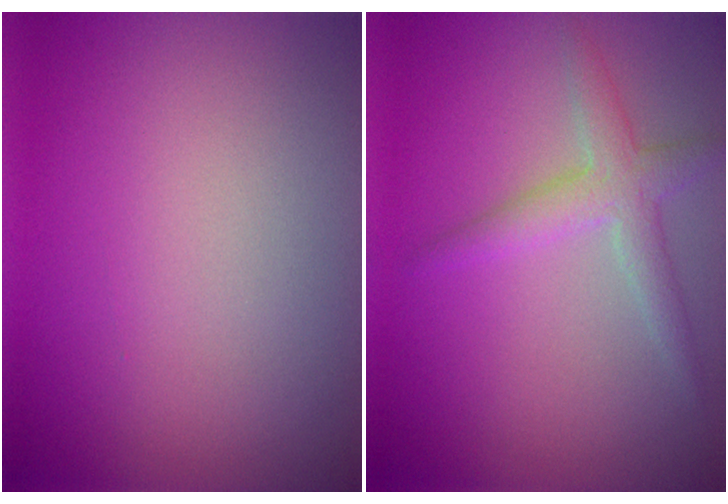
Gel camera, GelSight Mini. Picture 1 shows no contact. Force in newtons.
{"total": 2.7, "press": 2.7, "slide": 0.2}